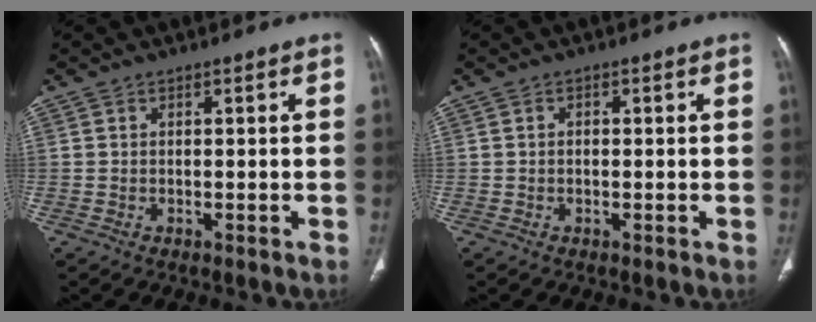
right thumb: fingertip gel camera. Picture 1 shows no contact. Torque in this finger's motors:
{"motor_torque": [-0.15, 0.22, -0.11, 0.44, 0.02]}